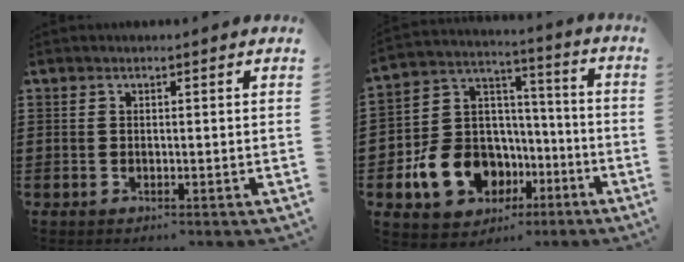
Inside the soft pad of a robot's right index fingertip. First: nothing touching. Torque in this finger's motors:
{"motor_torque": [2.14, 0.00, 1.06, 0.21]}